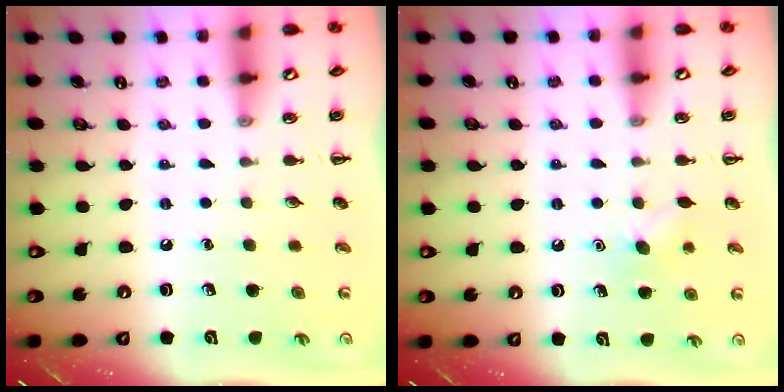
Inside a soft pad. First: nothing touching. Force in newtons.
{"total": 6.2, "press": 6.0, "slide": 1.5}